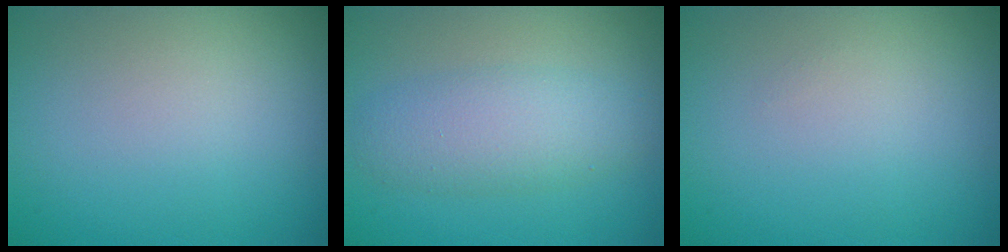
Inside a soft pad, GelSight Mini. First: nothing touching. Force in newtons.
{"total": 3.9, "press": 3.9, "slide": 0.0}
{"total": 0.0}